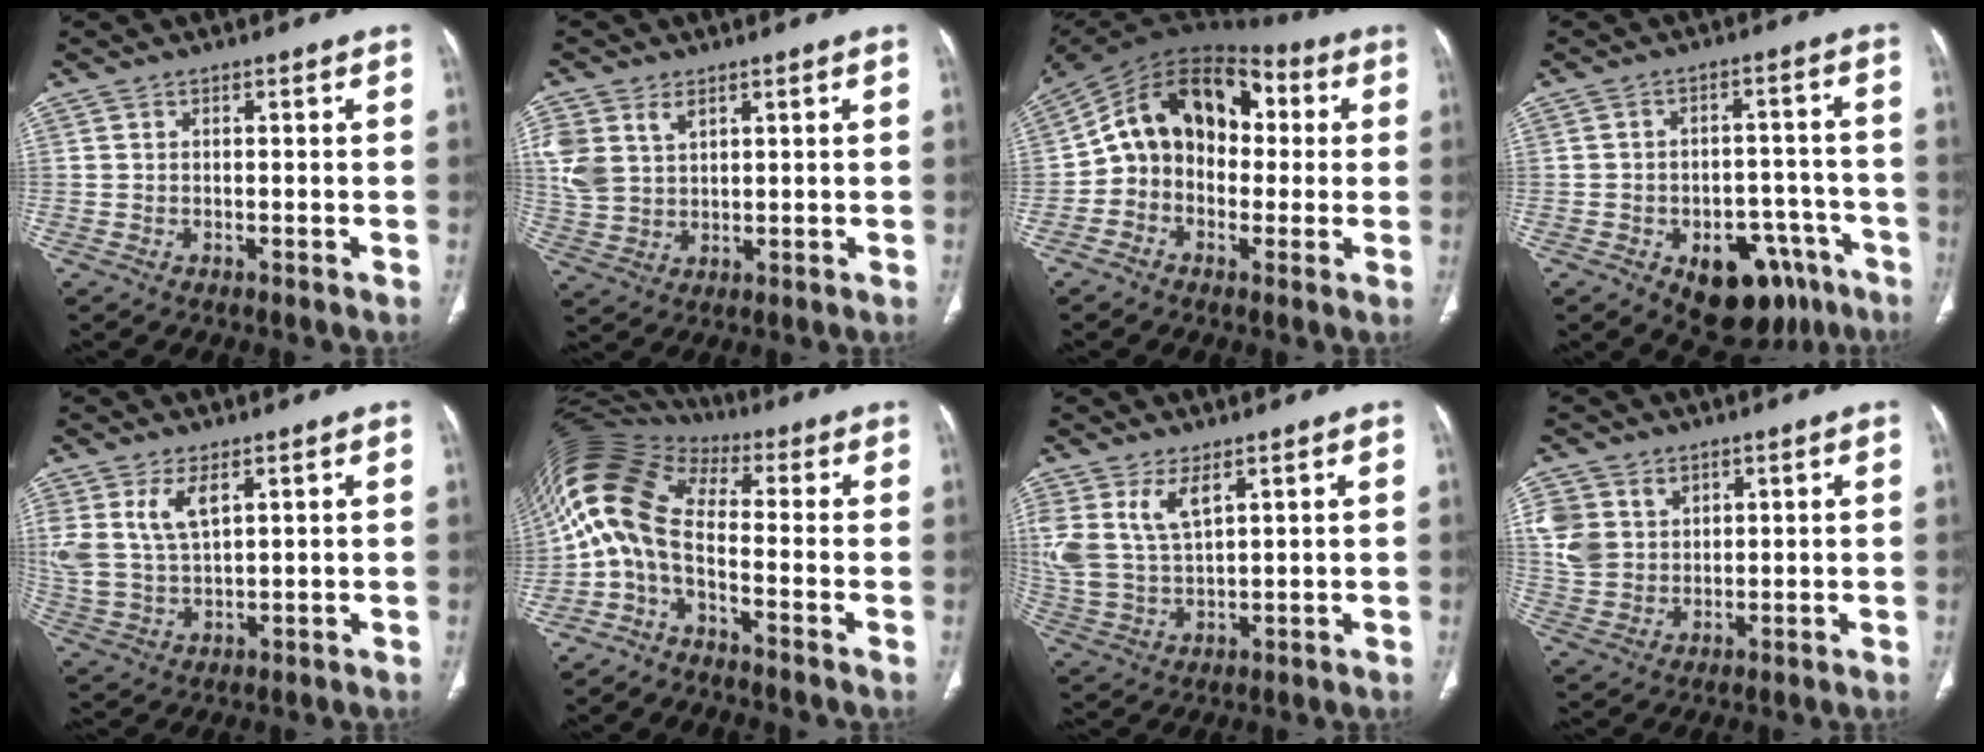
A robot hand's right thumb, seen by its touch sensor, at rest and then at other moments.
{"total": 9.1, "force": [3.8, 6.2, 5.4], "torque": [-0.116, -0.003, 0.088]}
{"total": 16.5, "force": [1.2, 12.3, 10.9], "torque": [-0.142, 0.046, 0.006]}
{"total": 15.1, "force": [-8.1, 9.0, 9.1], "torque": [-0.077, 0.053, -0.101]}
{"total": 8.3, "force": [3.7, 4.1, 6.2], "torque": [-0.132, -0.009, 0.083]}
{"total": 10.8, "force": [-2.4, 5.1, 9.2], "torque": [-0.185, 0.068, -0.061]}
{"total": 9.4, "force": [4.6, 4.6, 6.8], "torque": [-0.151, -0.014, 0.103]}
{"total": 8.7, "force": [3.3, 7.0, 4.0], "torque": [-0.060, -0.010, 0.078]}